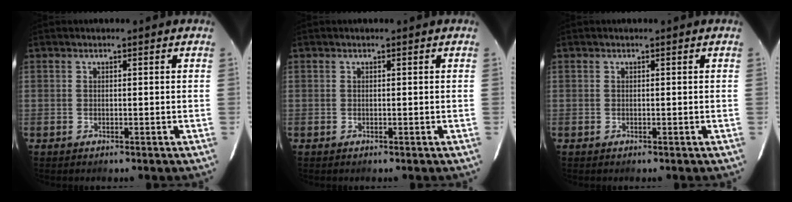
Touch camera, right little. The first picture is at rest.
{"total": 0.0}
{"total": 0.0}